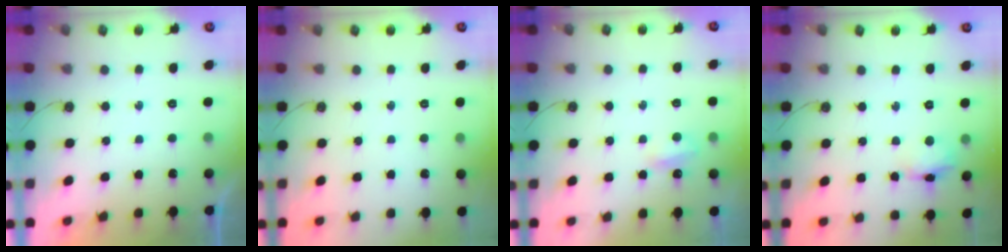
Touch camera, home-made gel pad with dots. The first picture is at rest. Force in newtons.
{"total": 0.0}
{"total": 4.0, "press": 4.0, "slide": 0.7}
{"total": 9.1, "press": 9.1, "slide": 0.6}